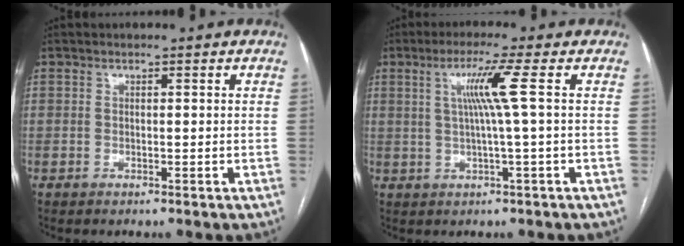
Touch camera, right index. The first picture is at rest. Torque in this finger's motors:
{"motor_torque": [0.51, -0.09, 0.22, 0.12]}